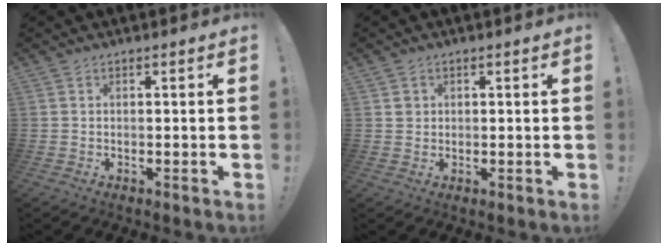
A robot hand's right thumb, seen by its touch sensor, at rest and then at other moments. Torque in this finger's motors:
{"motor_torque": [-0.14, 0.05, -0.25, 0.15, 0.00]}